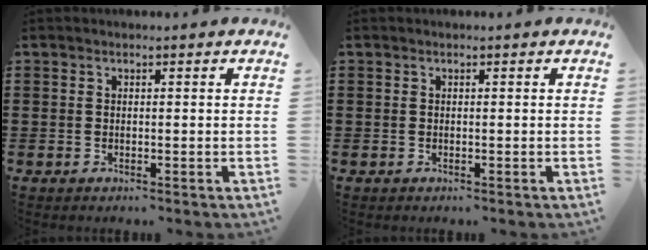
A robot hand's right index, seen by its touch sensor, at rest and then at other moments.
{"total": 0.0}